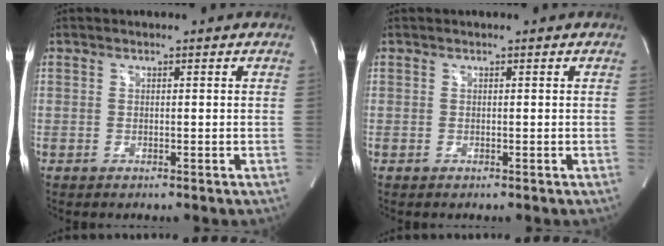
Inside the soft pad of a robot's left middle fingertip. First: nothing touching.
{"total": 0.0}